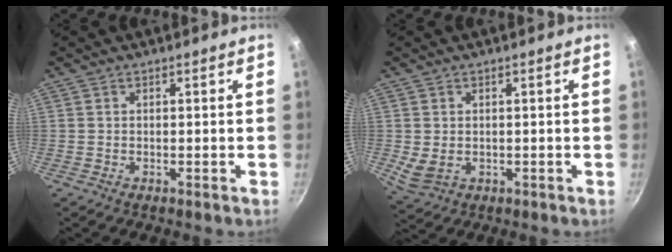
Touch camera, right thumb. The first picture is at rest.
{"total": 4.0, "force": [0.0, 3.0, 2.6], "torque": [-0.048, -0.009, 0.011]}